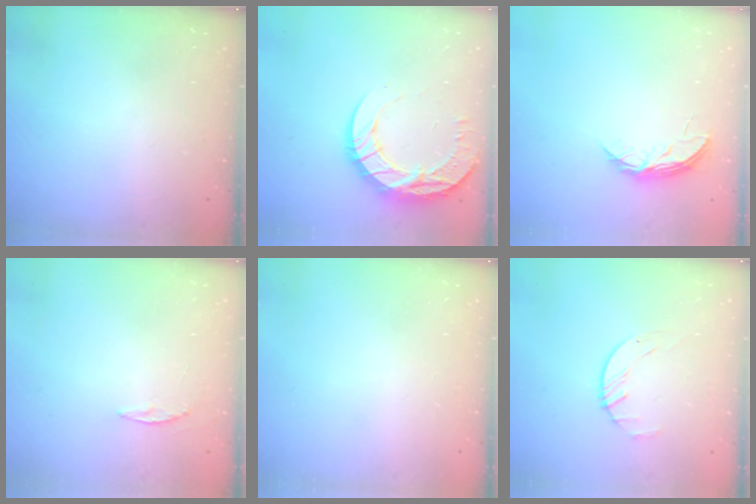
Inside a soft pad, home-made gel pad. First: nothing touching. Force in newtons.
{"total": 17.9, "press": 17.8, "slide": 1.4}
{"total": 5.5, "press": 5.5, "slide": 0.5}
{"total": 3.3, "press": 3.3, "slide": 0.4}
{"total": 0.0}
{"total": 1.6, "press": 1.6, "slide": 0.3}